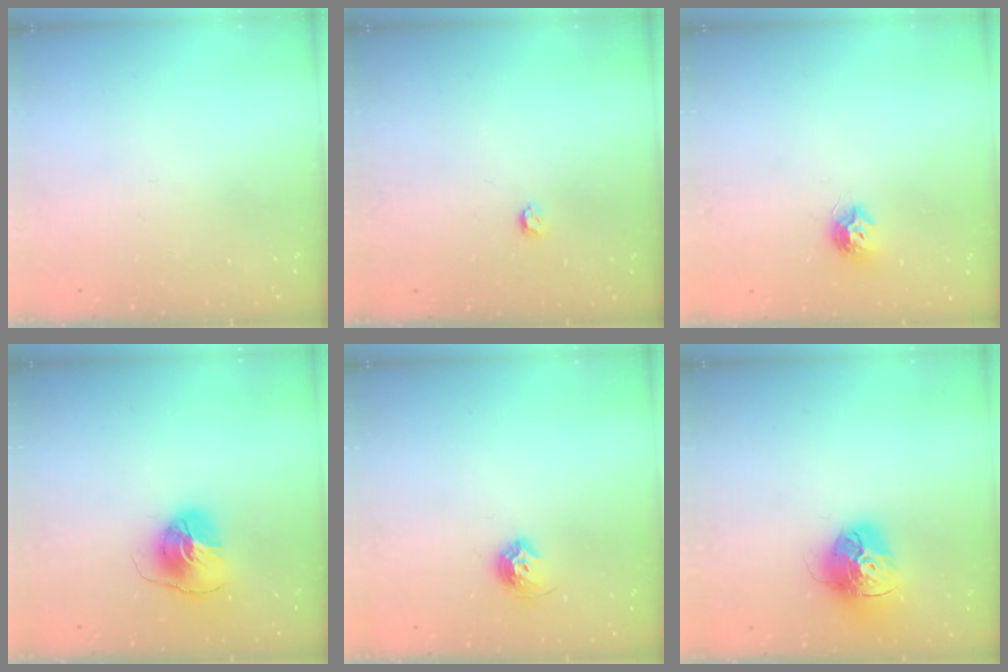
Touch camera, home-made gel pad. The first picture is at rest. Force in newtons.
{"total": 3.2, "press": 3.2, "slide": 0.5}
{"total": 7.5, "press": 7.5, "slide": 0.7}
{"total": 8.6, "press": 8.6, "slide": 0.9}
{"total": 8.4, "press": 8.3, "slide": 0.9}
{"total": 16.2, "press": 16.1, "slide": 1.6}